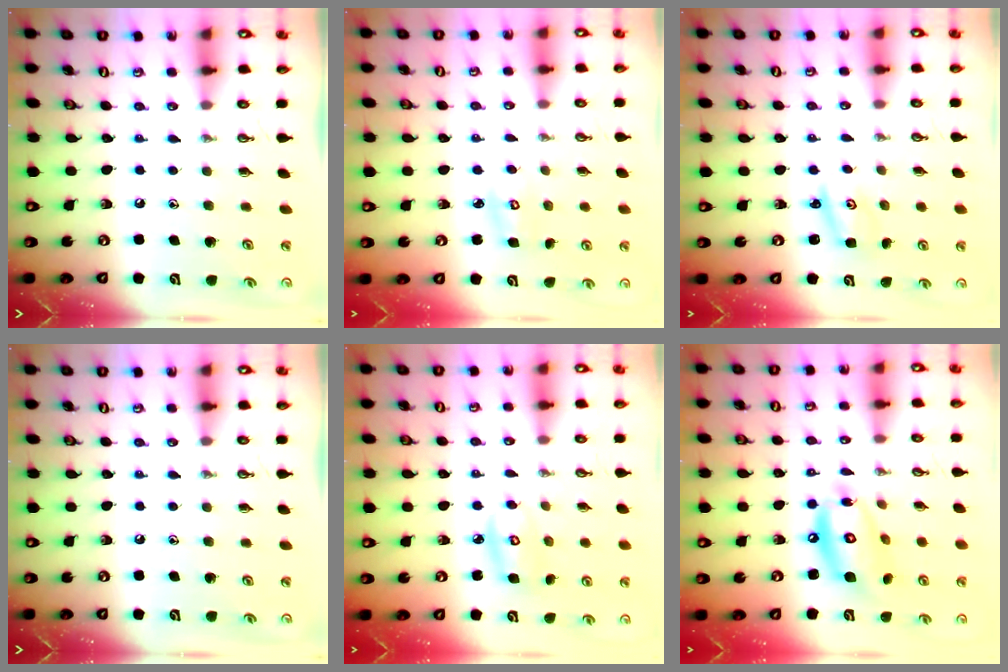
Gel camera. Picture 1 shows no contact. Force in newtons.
{"total": 2.9, "press": 2.9, "slide": 0.2}
{"total": 2.4, "press": 2.4, "slide": 0.1}
{"total": 0.0}
{"total": 4.9, "press": 4.9, "slide": 0.3}
{"total": 13.6, "press": 13.6, "slide": 1.2}